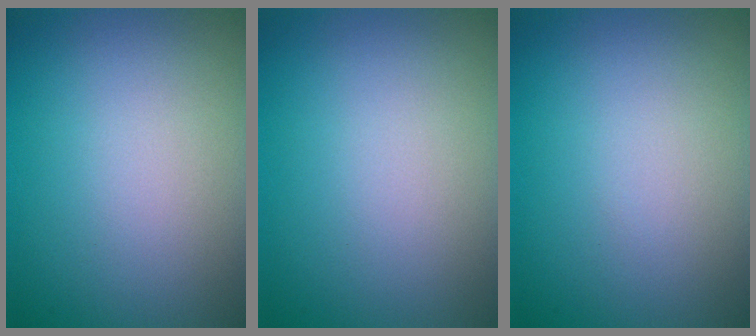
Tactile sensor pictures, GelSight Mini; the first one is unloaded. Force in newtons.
{"total": 0.0}
{"total": 0.0}